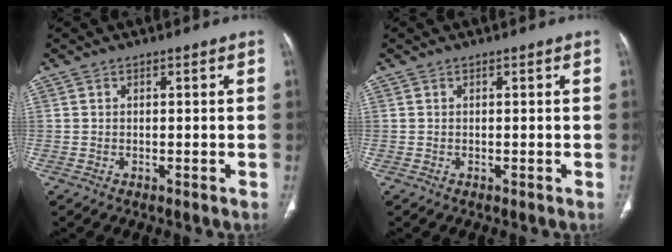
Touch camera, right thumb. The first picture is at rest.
{"total": 0.0}